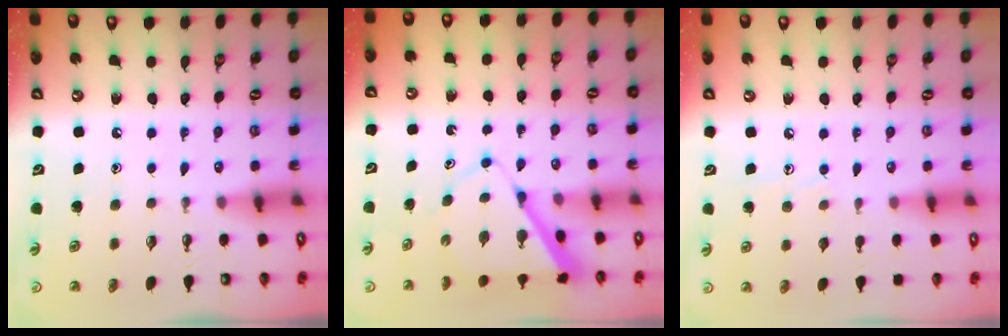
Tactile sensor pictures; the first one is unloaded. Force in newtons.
{"total": 6.9, "press": 6.9, "slide": 0.5}
{"total": 5.4, "press": 5.4, "slide": 0.5}